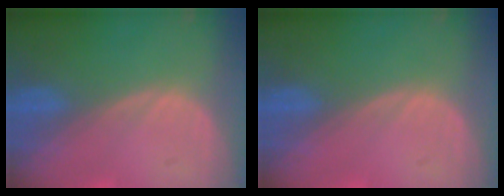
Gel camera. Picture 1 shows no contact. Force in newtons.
{"total": 0.0}